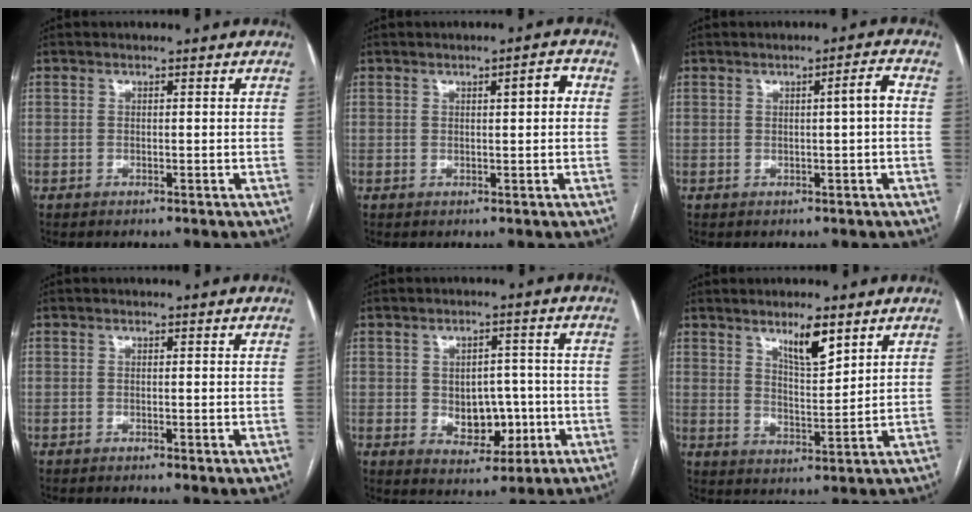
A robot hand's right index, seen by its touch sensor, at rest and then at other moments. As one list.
[{"total": 2.7, "force": [0.6, 0.6, 2.5], "torque": [-0.034, 0.008, 0.008]}, {"total": 2.5, "force": [0.1, -0.1, 2.5], "torque": [-0.035, 0.004, 0.002]}, {"total": 1.0, "force": [-0.3, 0.2, 1.0], "torque": [-0.015, -0.004, -0.004]}, {"total": 6.8, "force": [-1.0, 4.8, 4.7], "torque": [-0.062, 0.010, 0.000]}, {"total": 6.3, "force": [4.2, 1.3, 4.5], "torque": [-0.080, -0.007, 0.074]}]